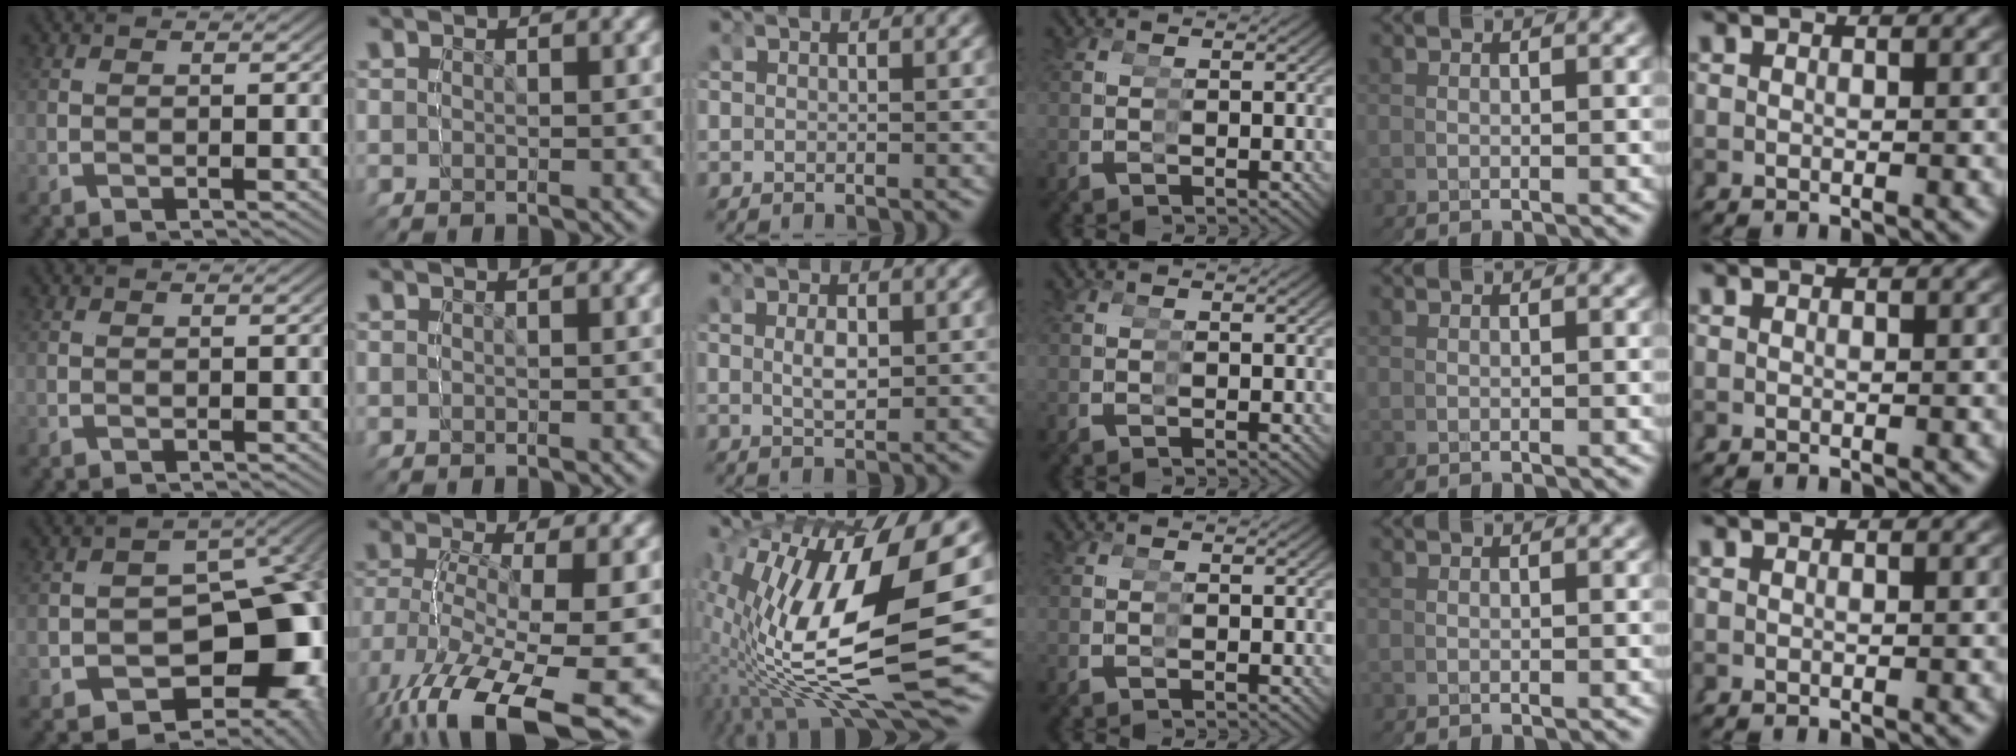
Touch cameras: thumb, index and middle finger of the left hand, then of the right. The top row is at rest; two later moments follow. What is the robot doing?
{"motion": "grasp_and_lifting", "object": "condiment"}